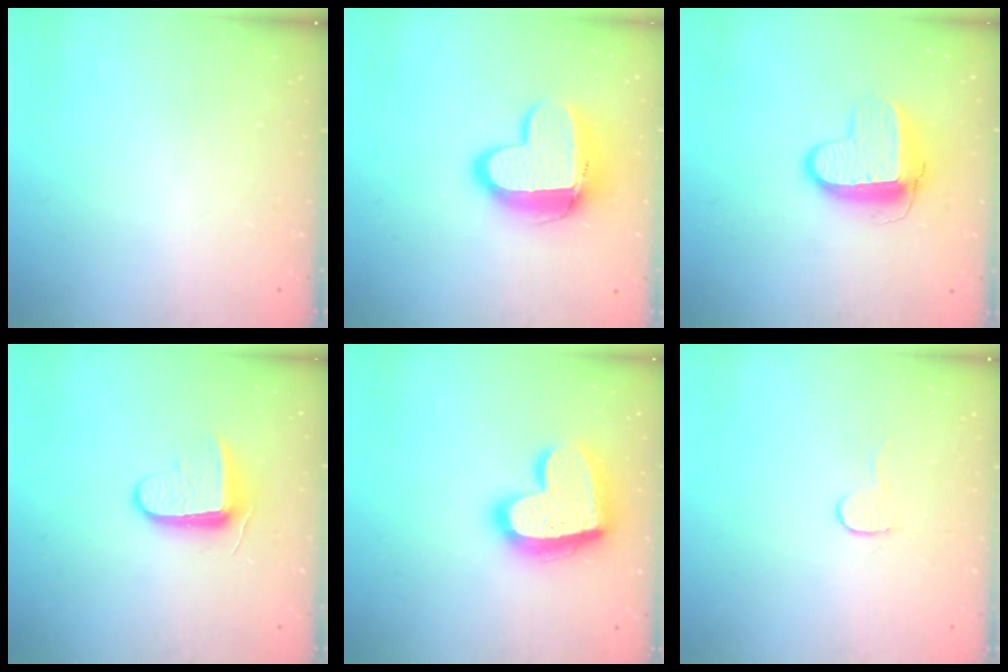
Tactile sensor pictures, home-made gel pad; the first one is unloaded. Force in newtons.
{"total": 15.6, "press": 15.5, "slide": 1.5}
{"total": 10.3, "press": 10.2, "slide": 1.0}
{"total": 8.9, "press": 8.9, "slide": 0.9}
{"total": 20.4, "press": 20.3, "slide": 1.7}
{"total": 5.5, "press": 5.5, "slide": 0.4}